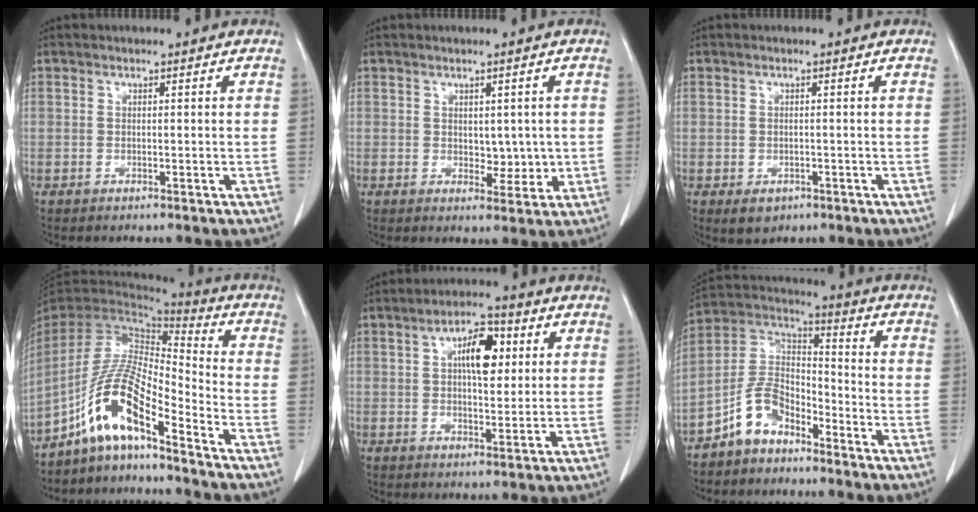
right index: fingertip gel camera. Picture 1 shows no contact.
{"total": 3.6, "force": [0.1, 2.2, 2.8], "torque": [-0.030, -0.005, 0.009]}
{"total": 2.6, "force": [-1.2, 2.0, 1.1], "torque": [-0.014, 0.000, -0.007]}
{"total": 11.5, "force": [-7.4, 1.9, 8.6], "torque": [-0.181, 0.013, -0.142]}
{"total": 7.4, "force": [2.0, 3.0, 6.5], "torque": [-0.106, 0.016, 0.033]}
{"total": 8.7, "force": [-6.0, 4.7, 4.1], "torque": [-0.088, 0.026, -0.121]}